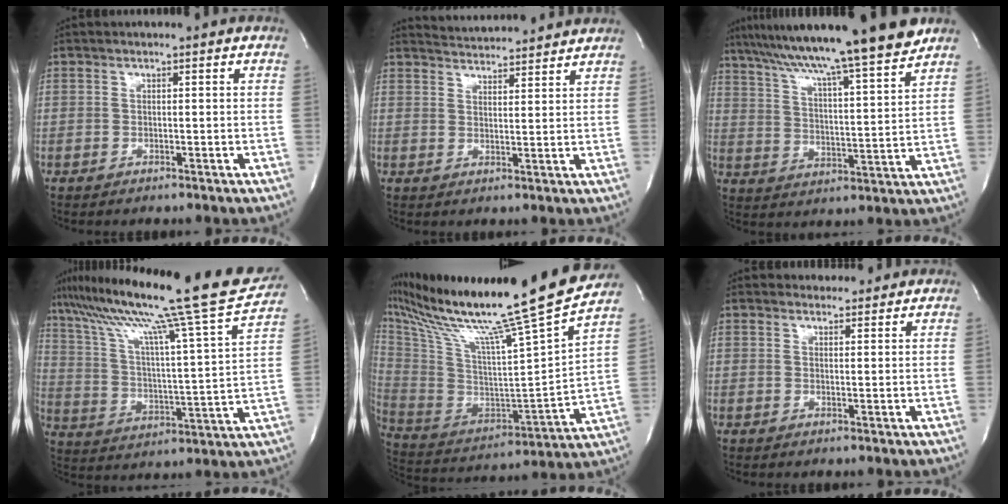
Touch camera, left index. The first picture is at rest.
{"total": 8.7, "force": [8.5, 0.4, 1.8], "torque": [-0.036, 0.011, 0.115]}
{"total": 19.7, "force": [16.3, -1.0, 11.0], "torque": [-0.182, -0.004, 0.248]}
{"total": 26.0, "force": [20.7, -1.0, 15.7], "torque": [-0.264, -0.021, 0.305]}
{"total": 29.0, "force": [23.7, -1.9, 16.6], "torque": [-0.312, -0.071, 0.372]}
{"total": 1.9, "force": [1.6, 1.0, -0.3], "torque": [0.006, 0.005, 0.019]}